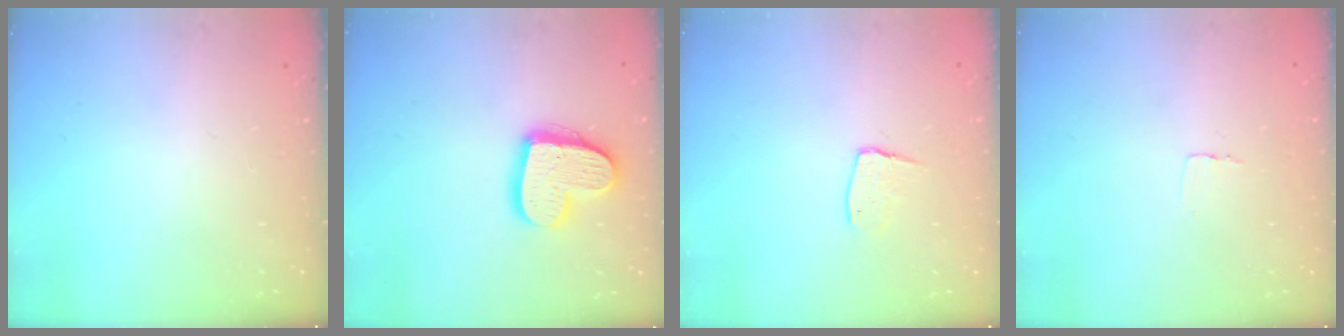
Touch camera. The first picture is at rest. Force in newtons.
{"total": 16.6, "press": 16.6, "slide": 1.4}
{"total": 7.0, "press": 7.0, "slide": 0.5}
{"total": 2.6, "press": 2.6, "slide": 0.1}